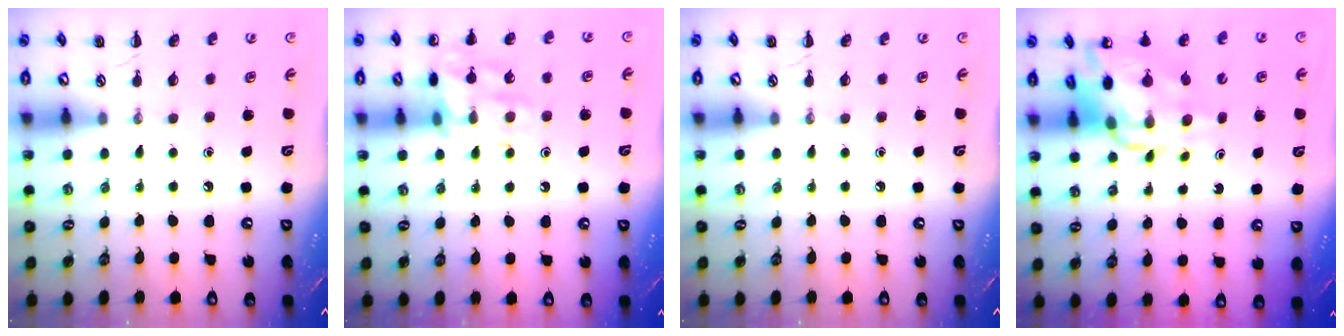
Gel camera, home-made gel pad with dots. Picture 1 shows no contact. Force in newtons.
{"total": 12.2, "press": 12.2, "slide": 0.5}
{"total": 0.0}
{"total": 12.4, "press": 12.0, "slide": 3.3}